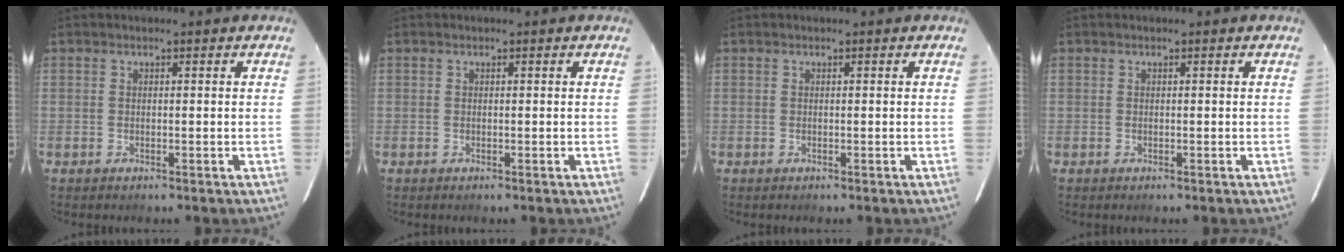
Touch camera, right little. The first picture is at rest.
{"total": 0.0}
{"total": 0.0}
{"total": 0.0}